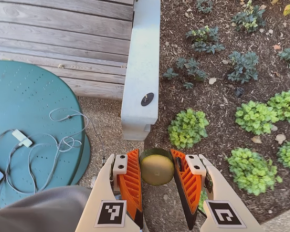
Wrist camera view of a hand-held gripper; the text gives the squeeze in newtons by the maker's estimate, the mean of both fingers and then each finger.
{"total": 13.6, "left": 13.4, "right": 13.7}